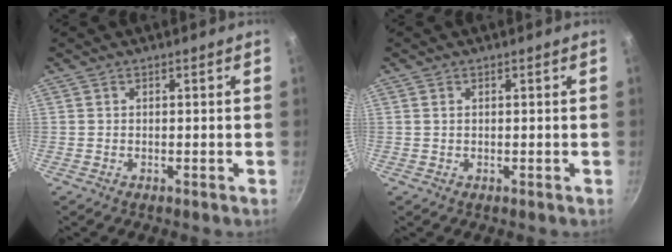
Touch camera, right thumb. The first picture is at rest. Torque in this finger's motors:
{"motor_torque": [0.23, 0.46, -0.43, 0.13, -0.02]}